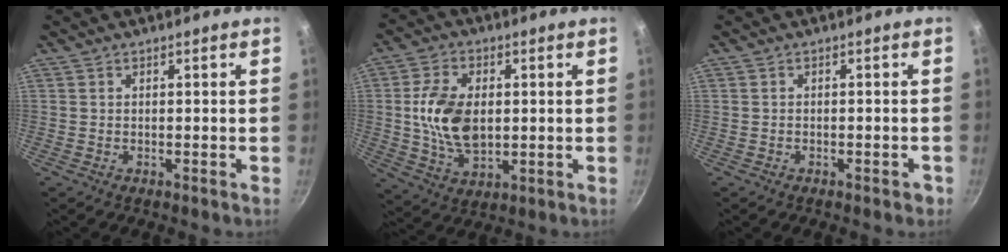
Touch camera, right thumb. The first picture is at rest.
{"total": 12.3, "force": [0.8, 7.7, 9.5], "torque": [-0.163, -0.006, 0.018]}
{"total": 1.5, "force": [-0.9, 0.7, 0.9], "torque": [-0.009, 0.014, -0.003]}